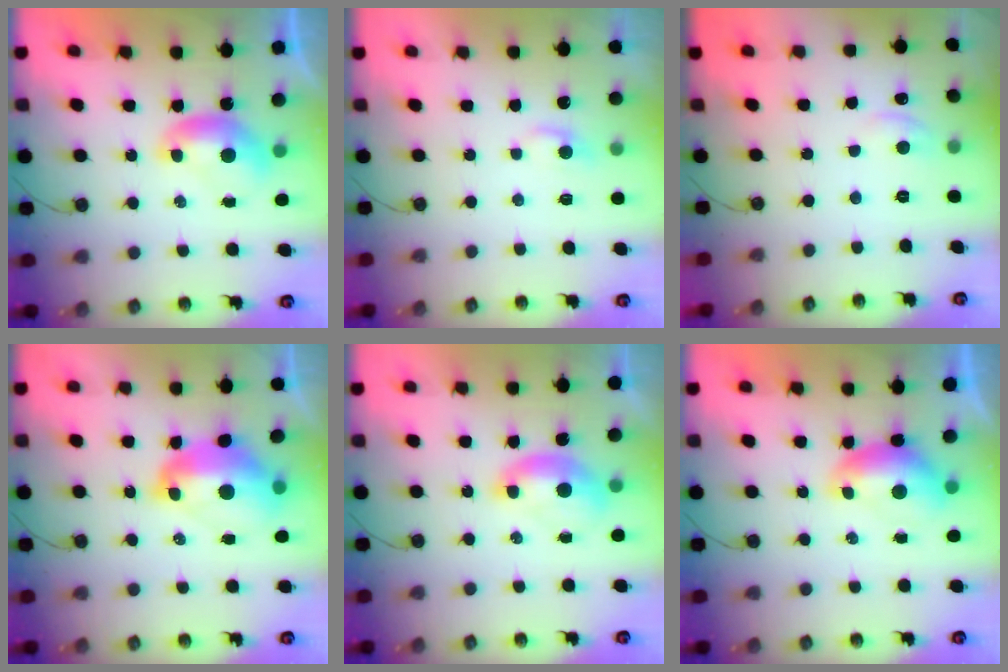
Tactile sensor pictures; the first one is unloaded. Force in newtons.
{"total": 1.2, "press": 1.1, "slide": 0.6}
{"total": 0.7, "press": 0.5, "slide": 0.6}
{"total": 7.4, "press": 7.2, "slide": 1.4}
{"total": 1.7, "press": 1.5, "slide": 0.6}
{"total": 0.0}